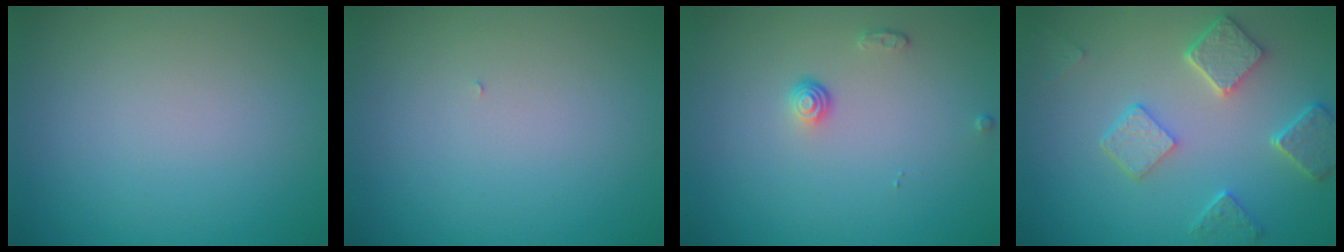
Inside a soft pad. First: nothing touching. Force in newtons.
{"total": 0.0}
{"total": 1.1, "press": 0.8, "slide": 0.8}
{"total": 4.9, "press": 4.0, "slide": 2.9}